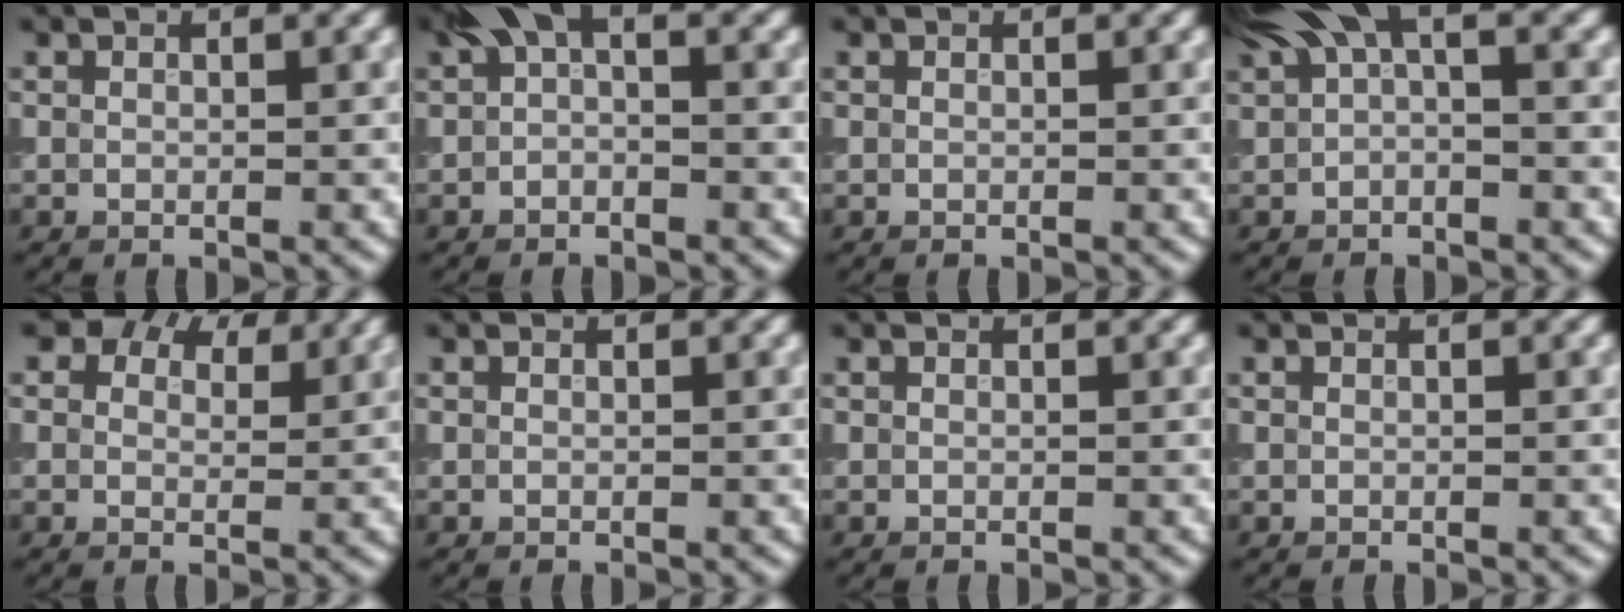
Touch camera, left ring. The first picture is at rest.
{"total": 2.4, "force": [0.4, 1.2, 2.0], "torque": [-0.032, 0.008, -0.002]}
{"total": 0.0}
{"total": 4.2, "force": [1.8, 1.8, 3.4], "torque": [-0.055, 0.011, 0.024]}
{"total": 4.9, "force": [3.5, 2.8, 2.0], "torque": [-0.028, -0.002, 0.043]}
{"total": 0.0}
{"total": 0.0}
{"total": 0.0}